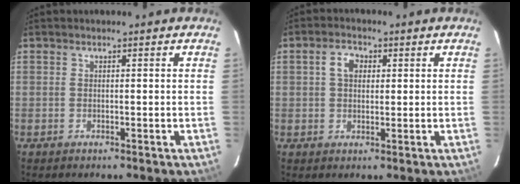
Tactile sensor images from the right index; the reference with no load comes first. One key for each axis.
{"total": 3.8, "fx": 1.0, "fy": 2.7, "fz": 2.5, "tx": -0.044, "ty": 0.014, "tz": 0.017}